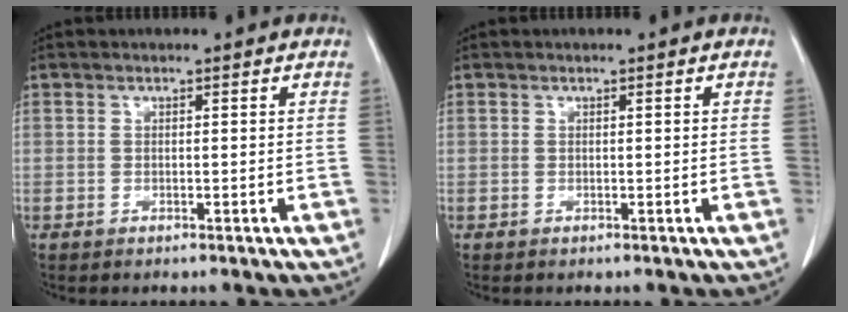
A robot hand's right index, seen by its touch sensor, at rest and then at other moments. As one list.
[{"total": 0.0}]